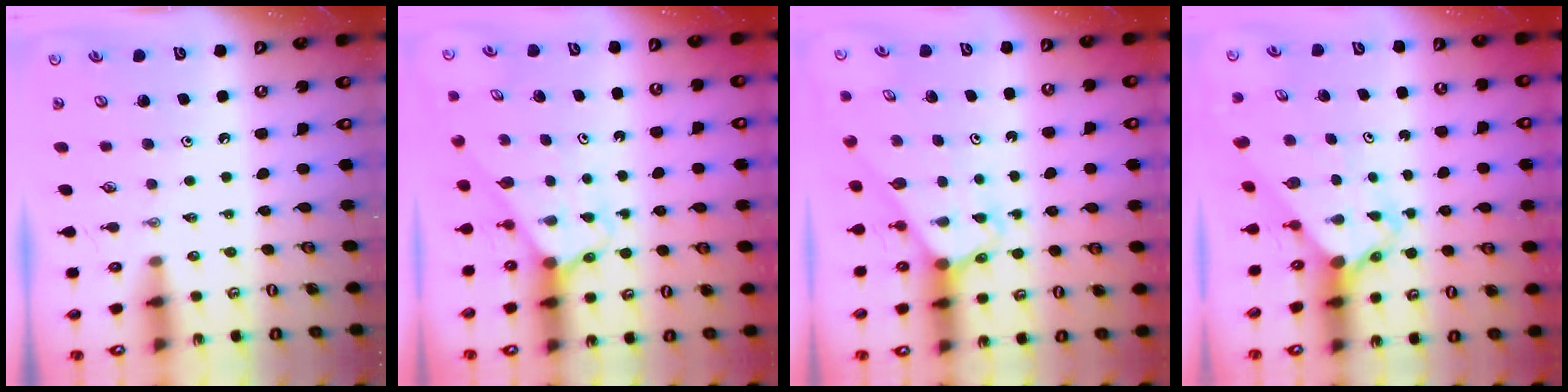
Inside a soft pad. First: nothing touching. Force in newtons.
{"total": 2.5, "press": 2.5, "slide": 0.2}
{"total": 2.6, "press": 2.6, "slide": 0.2}
{"total": 2.8, "press": 2.8, "slide": 0.1}